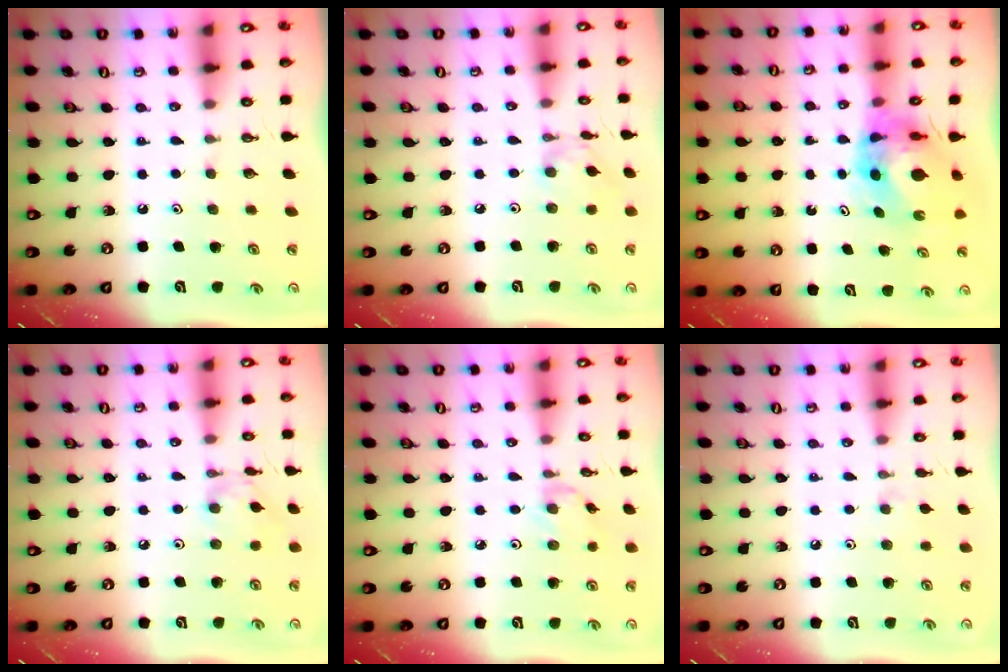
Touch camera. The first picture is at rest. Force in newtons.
{"total": 3.2, "press": 3.1, "slide": 0.4}
{"total": 8.8, "press": 8.7, "slide": 0.8}
{"total": 3.2, "press": 3.1, "slide": 0.4}
{"total": 0.7, "press": 0.6, "slide": 0.4}
{"total": 2.4, "press": 2.3, "slide": 0.5}